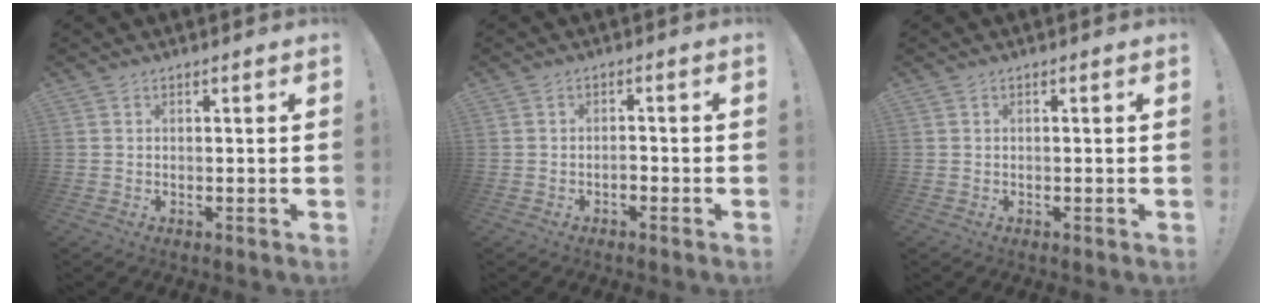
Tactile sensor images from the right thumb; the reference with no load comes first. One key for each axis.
{"total": 1.7, "fx": -1.4, "fy": 0.5, "fz": 0.9, "tx": -0.020, "ty": 0.000, "tz": -0.024}
{"total": 0.0}